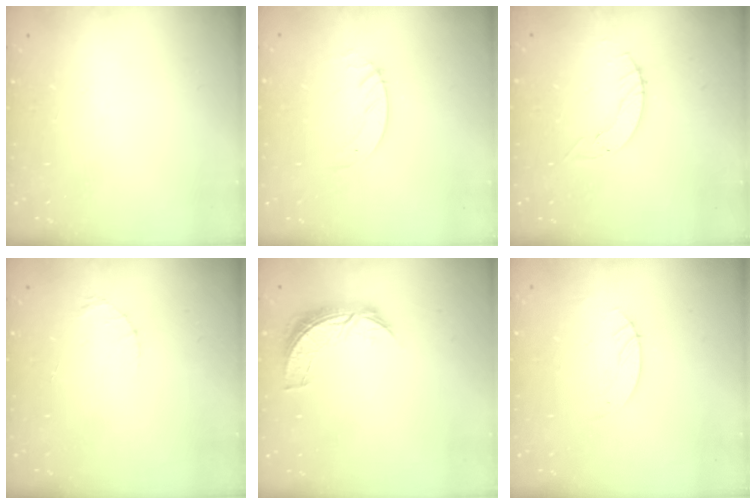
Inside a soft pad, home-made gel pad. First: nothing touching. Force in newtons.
{"total": 3.6, "press": 3.6, "slide": 0.3}
{"total": 3.9, "press": 3.9, "slide": 0.4}
{"total": 1.4, "press": 1.4, "slide": 0.2}
{"total": 8.0, "press": 8.0, "slide": 0.3}
{"total": 2.1, "press": 2.1, "slide": 0.2}